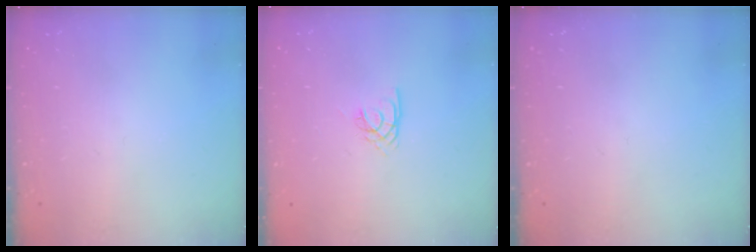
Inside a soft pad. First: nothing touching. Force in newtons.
{"total": 2.1, "press": 2.1, "slide": 0.4}
{"total": 0.0}